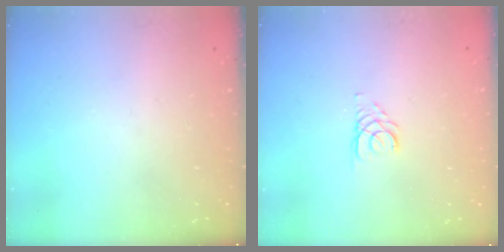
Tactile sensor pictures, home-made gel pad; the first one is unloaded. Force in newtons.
{"total": 2.8, "press": 2.8, "slide": 0.3}